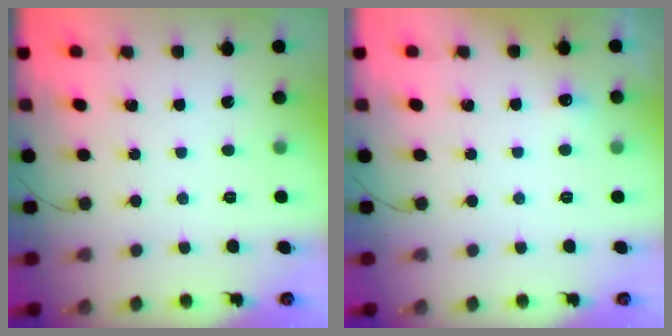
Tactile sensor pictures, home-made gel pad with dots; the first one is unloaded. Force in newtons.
{"total": 3.9, "press": 3.7, "slide": 1.3}